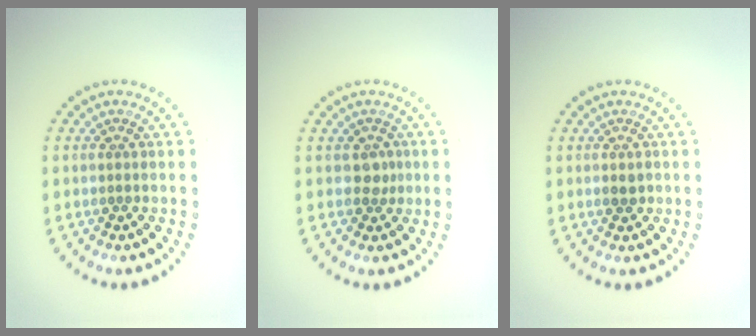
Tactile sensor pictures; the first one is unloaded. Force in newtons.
{"total": 1.5, "press": 1.2, "slide": 0.9}
{"total": 1.0, "press": 1.0, "slide": 0.0}